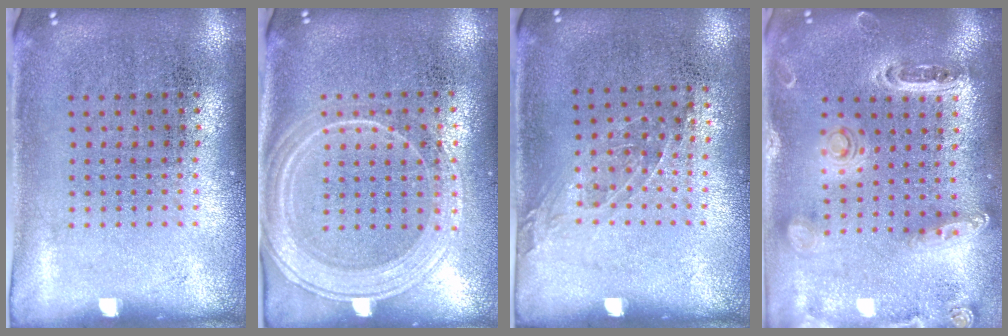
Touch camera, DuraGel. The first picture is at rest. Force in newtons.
{"total": 2.0, "press": 1.9, "slide": 0.7}
{"total": 1.0, "press": 0.7, "slide": 0.6}
{"total": 1.4, "press": 1.3, "slide": 0.2}